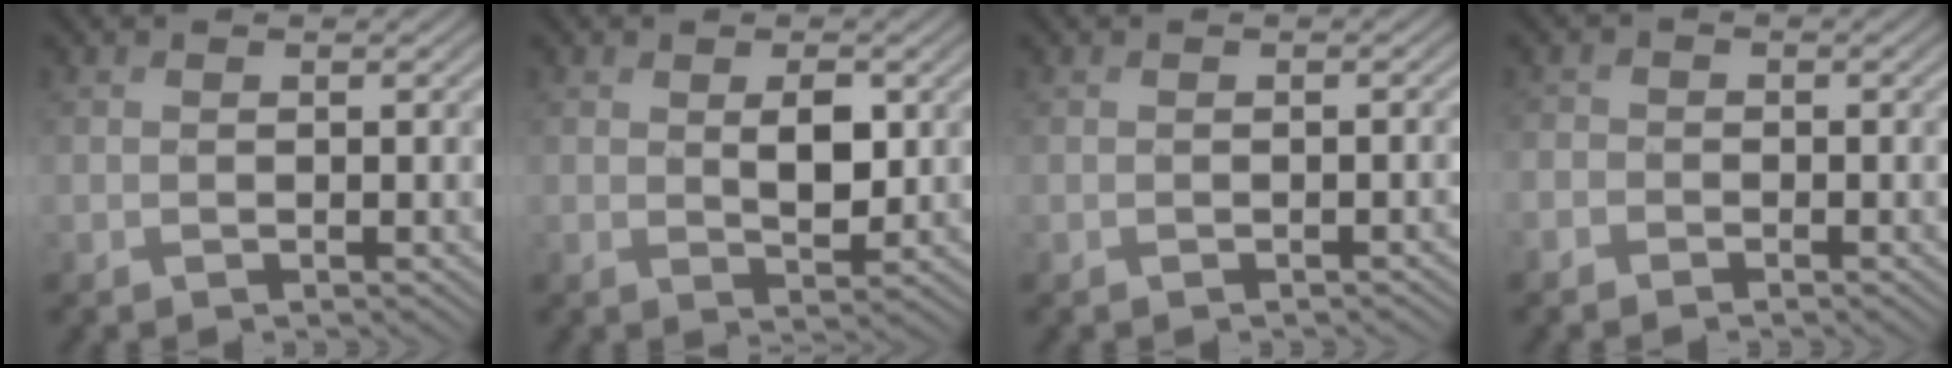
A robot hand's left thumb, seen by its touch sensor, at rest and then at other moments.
{"total": 3.2, "force": [0.8, 1.4, 2.7], "torque": [-0.058, -0.007, 0.019]}
{"total": 0.7, "force": [-0.4, 0.1, 0.5], "torque": [-0.004, 0.001, -0.006]}
{"total": 1.8, "force": [-1.2, 1.2, 0.3], "torque": [-0.005, -0.001, -0.033]}